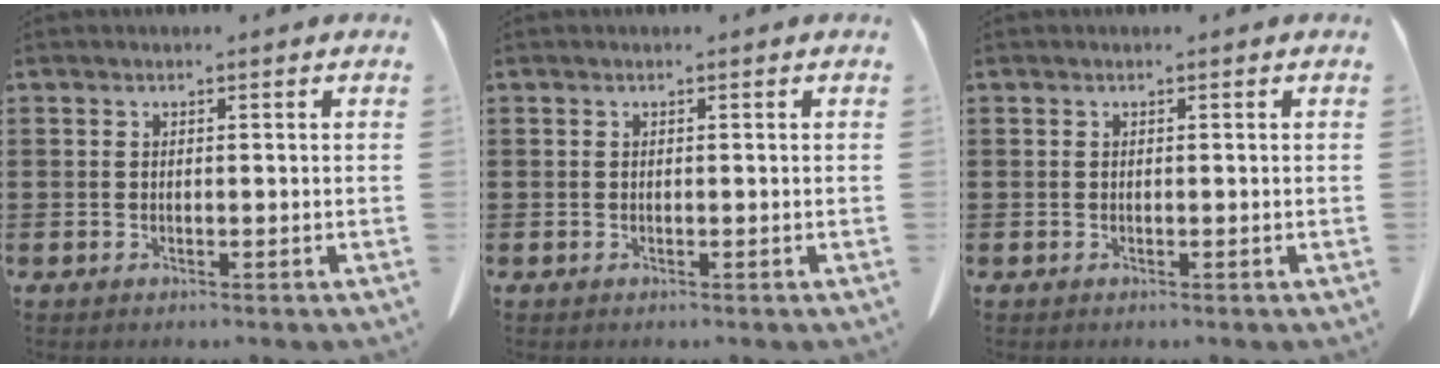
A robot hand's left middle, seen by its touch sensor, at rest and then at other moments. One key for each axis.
{"total": 0.0}
{"total": 0.0}